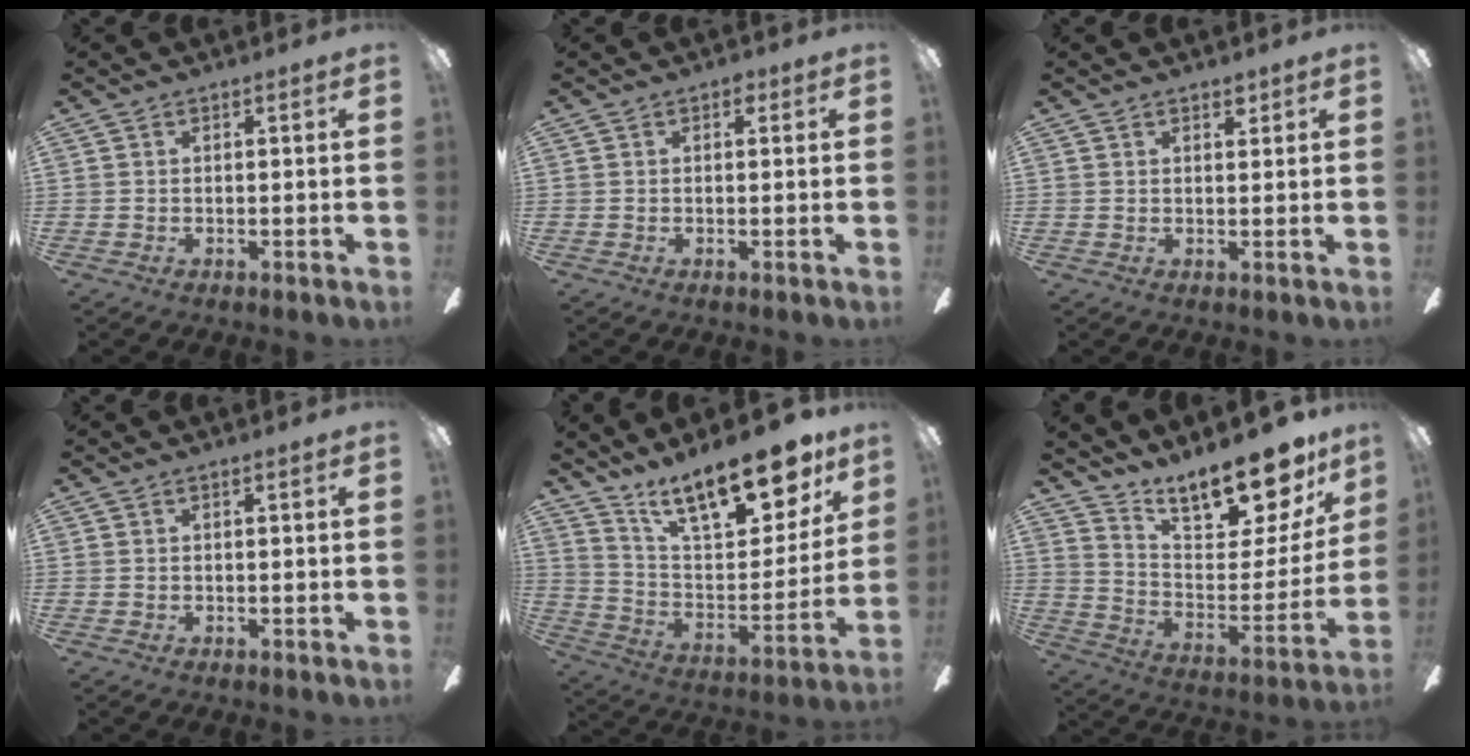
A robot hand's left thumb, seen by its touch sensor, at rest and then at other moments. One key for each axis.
{"total": 1.3, "fx": 0.6, "fy": 0.9, "fz": 0.7, "tx": -0.007, "ty": 0.002, "tz": 0.008}
{"total": 2.0, "fx": 1.6, "fy": 0.9, "fz": 0.7, "tx": 0.000, "ty": -0.007, "tz": 0.026}
{"total": 0.0}
{"total": 20.8, "fx": 15.1, "fy": 7.9, "fz": 11.9, "tx": -0.180, "ty": -0.099, "tz": 0.259}
{"total": 20.1, "fx": 16.5, "fy": 6.8, "fz": 9.3, "tx": -0.139, "ty": -0.122, "tz": 0.283}